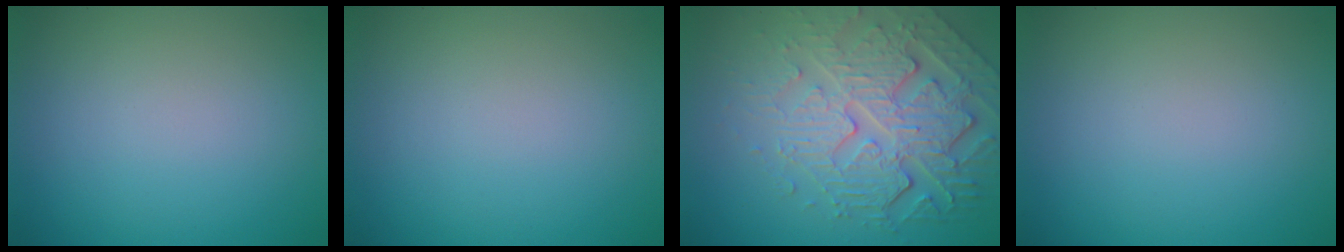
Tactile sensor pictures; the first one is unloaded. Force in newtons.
{"total": 0.0}
{"total": 7.2, "press": 5.3, "slide": 4.9}
{"total": 0.0}